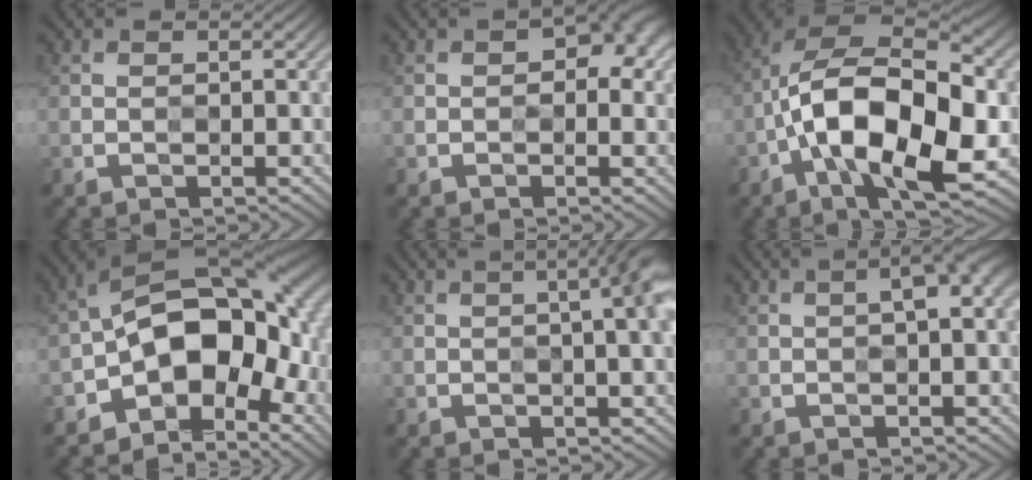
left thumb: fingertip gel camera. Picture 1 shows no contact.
{"total": 3.3, "force": [0.3, 2.1, 2.6], "torque": [-0.028, -0.001, 0.002]}
{"total": 15.4, "force": [-3.3, 7.1, 13.2], "torque": [-0.224, 0.006, -0.067]}
{"total": 14.7, "force": [-3.7, 9.4, 10.6], "torque": [-0.143, -0.004, -0.080]}
{"total": 6.2, "force": [1.2, 1.8, 5.9], "torque": [-0.053, 0.028, -0.003]}
{"total": 3.0, "force": [0.5, 0.6, 2.9], "torque": [-0.045, 0.011, 0.006]}